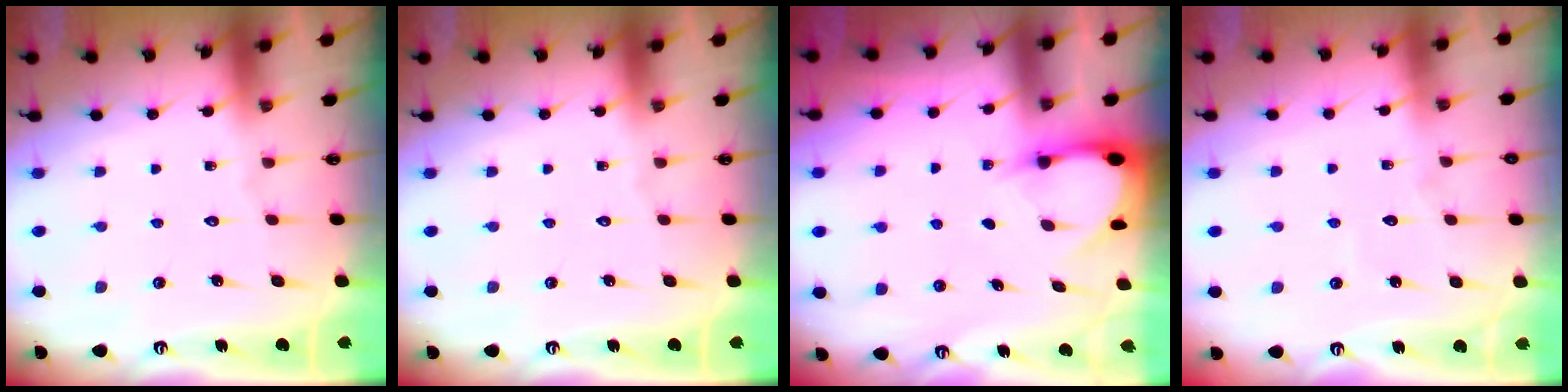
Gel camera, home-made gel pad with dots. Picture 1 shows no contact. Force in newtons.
{"total": 0.0}
{"total": 2.9, "press": 2.9, "slide": 0.3}
{"total": 4.3, "press": 4.3, "slide": 0.3}